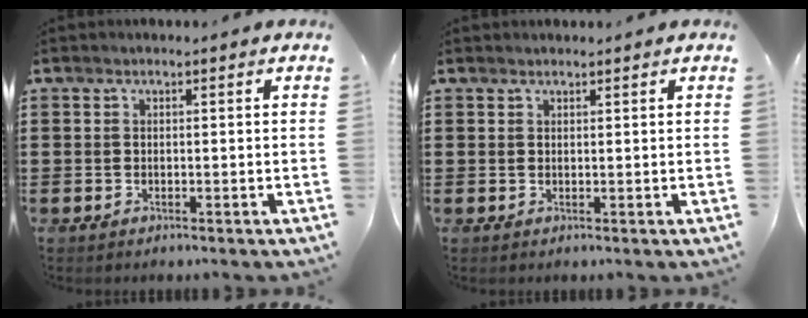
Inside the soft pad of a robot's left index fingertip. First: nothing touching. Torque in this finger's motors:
{"motor_torque": [-0.24, -0.23, -0.14, -0.01]}